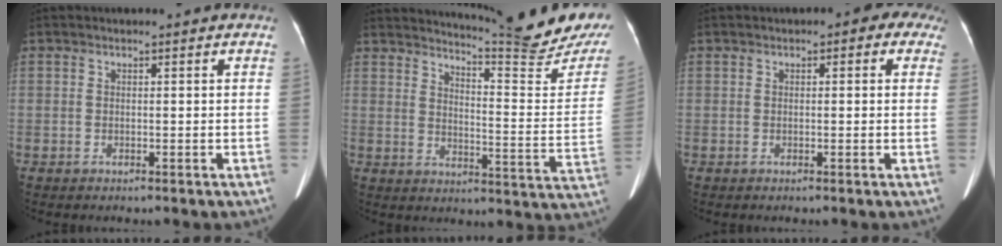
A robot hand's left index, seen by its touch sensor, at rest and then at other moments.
{"total": 20.5, "force": [19.2, -0.4, 7.1], "torque": [-0.110, -0.115, 0.229]}
{"total": 3.6, "force": [1.7, 2.0, 2.5], "torque": [-0.012, 0.021, 0.009]}